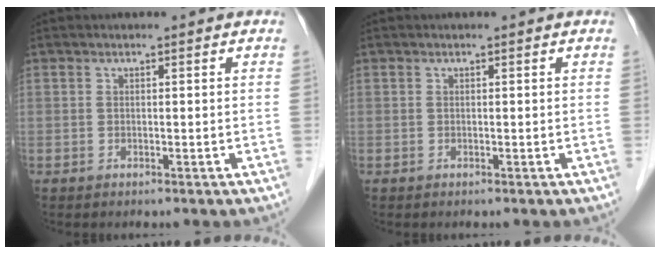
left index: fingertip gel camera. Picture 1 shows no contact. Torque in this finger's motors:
{"motor_torque": [0.09, 0.05, 0.02, 0.00]}